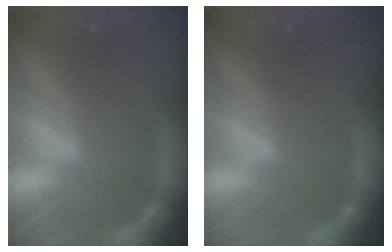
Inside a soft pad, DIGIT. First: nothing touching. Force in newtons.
{"total": 0.0}